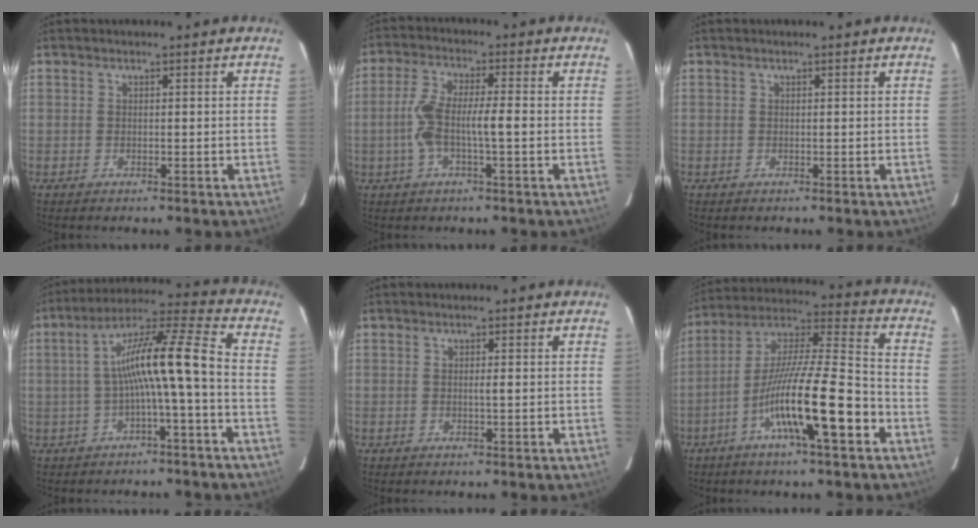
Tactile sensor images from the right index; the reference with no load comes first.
{"total": 7.3, "force": [-1.2, 1.2, 7.1], "torque": [-0.150, 0.017, -0.025]}
{"total": 0.0}
{"total": 11.2, "force": [-1.3, 0.1, 11.1], "torque": [-0.191, 0.033, -0.023]}
{"total": 0.7, "force": [0.0, -0.1, 0.7], "torque": [-0.012, -0.001, -0.002]}
{"total": 16.6, "force": [-6.9, 1.2, 15.1], "torque": [-0.275, -0.003, -0.121]}